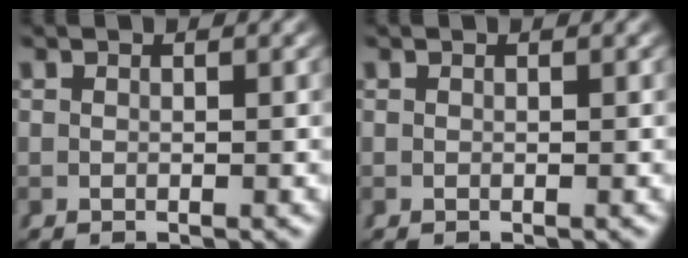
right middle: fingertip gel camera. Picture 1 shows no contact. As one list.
[{"total": 0.0}]